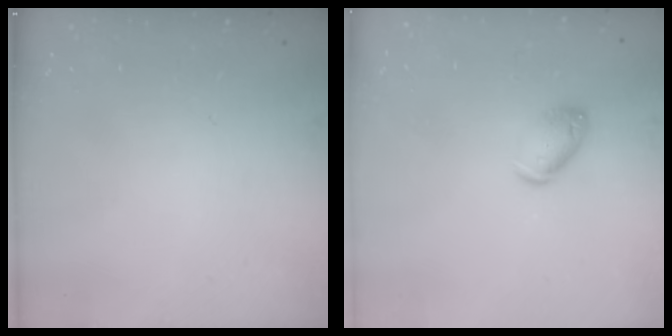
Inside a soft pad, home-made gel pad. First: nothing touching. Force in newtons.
{"total": 7.9, "press": 7.8, "slide": 1.1}